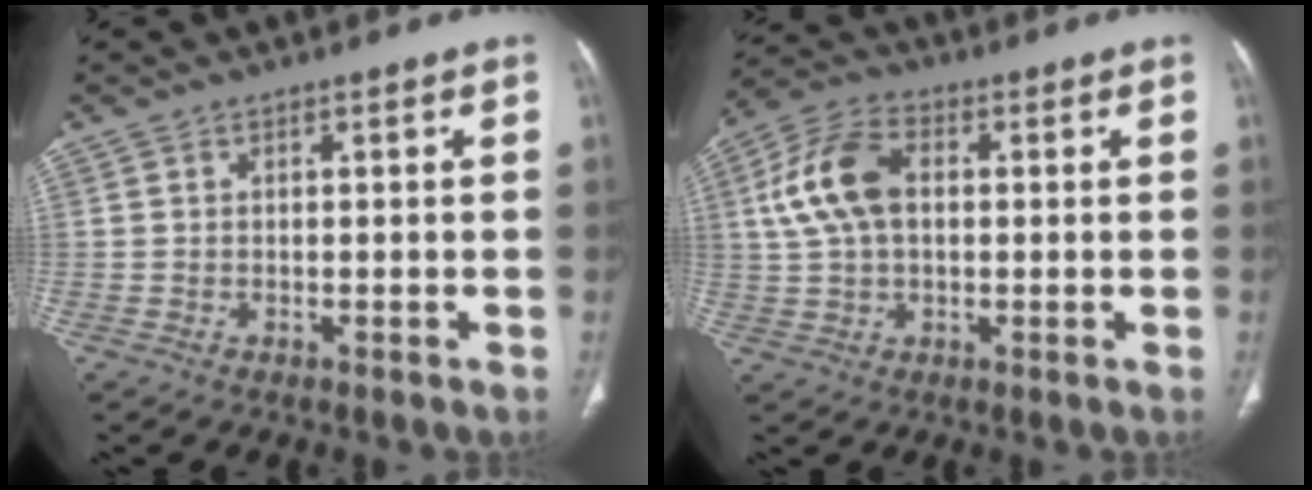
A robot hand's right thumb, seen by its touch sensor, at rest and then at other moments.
{"total": 11.1, "force": [1.7, 7.0, 8.4], "torque": [-0.170, 0.023, 0.029]}